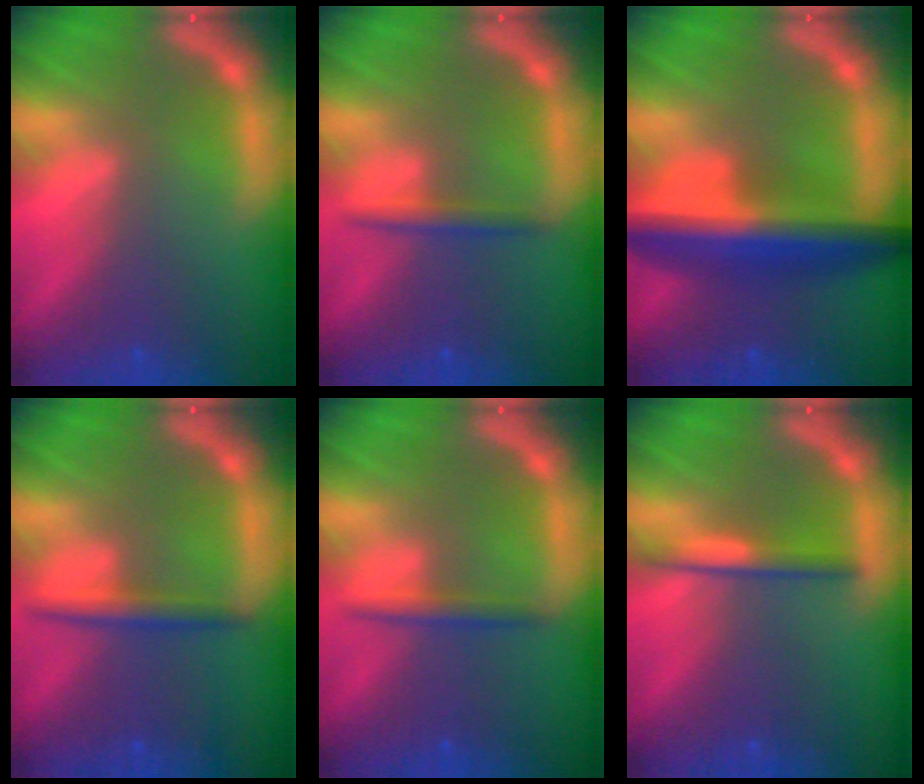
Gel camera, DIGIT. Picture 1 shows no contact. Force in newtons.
{"total": 1.9}
{"total": 9.0}
{"total": 2.4}
{"total": 1.9}
{"total": 2.4}